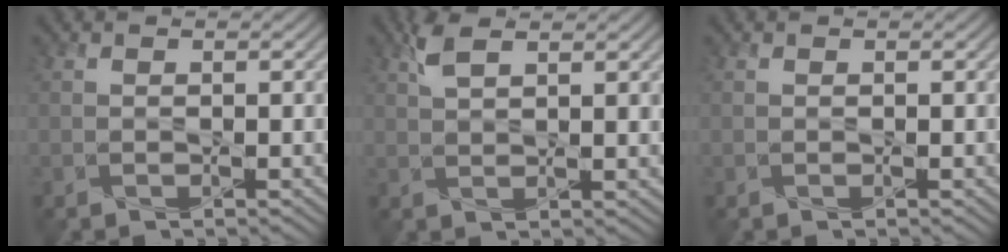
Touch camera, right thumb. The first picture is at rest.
{"total": 3.8, "force": [2.2, 1.0, 2.9], "torque": [-0.068, 0.006, 0.045]}
{"total": 0.0}